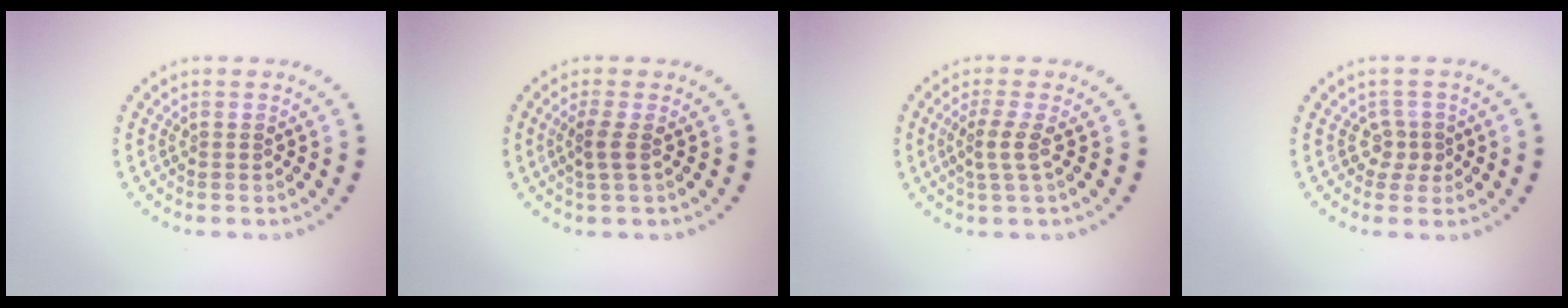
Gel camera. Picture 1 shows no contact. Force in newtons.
{"total": 1.5, "press": 1.3, "slide": 0.9}
{"total": 2.1, "press": 1.6, "slide": 1.3}
{"total": 1.7, "press": 1.1, "slide": 1.3}